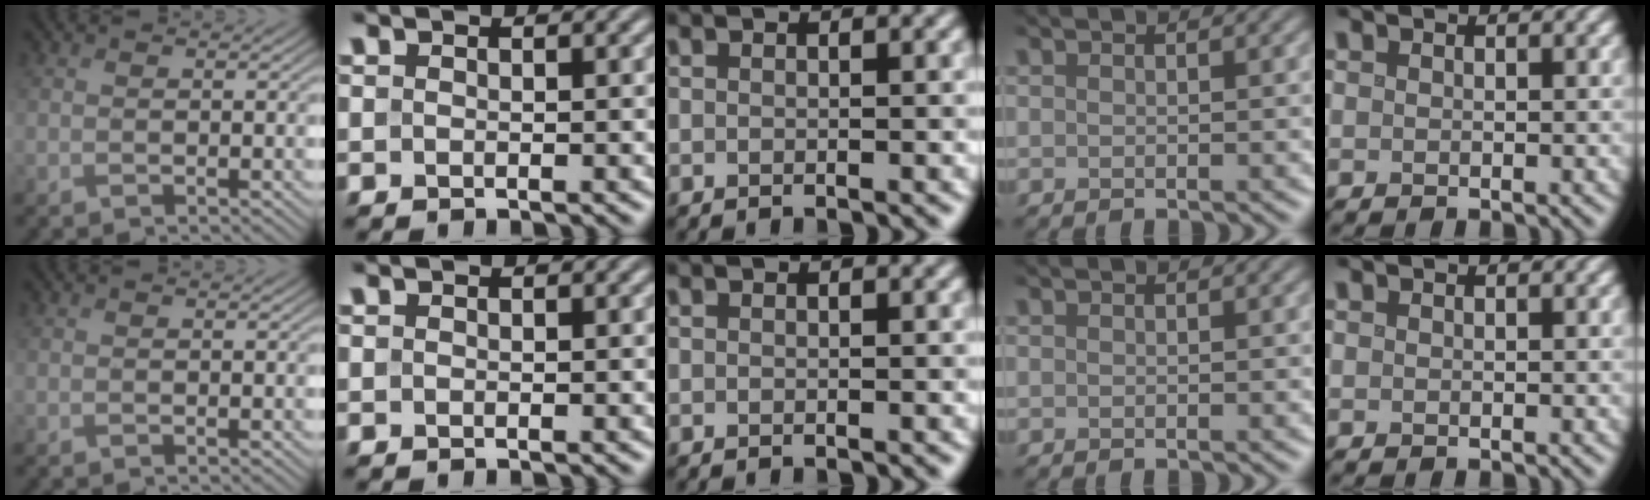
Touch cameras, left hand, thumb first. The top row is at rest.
{}